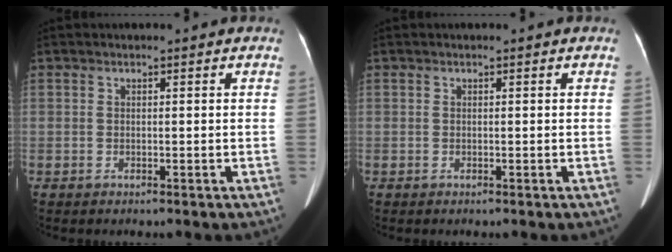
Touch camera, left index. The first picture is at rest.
{"total": 0.0}